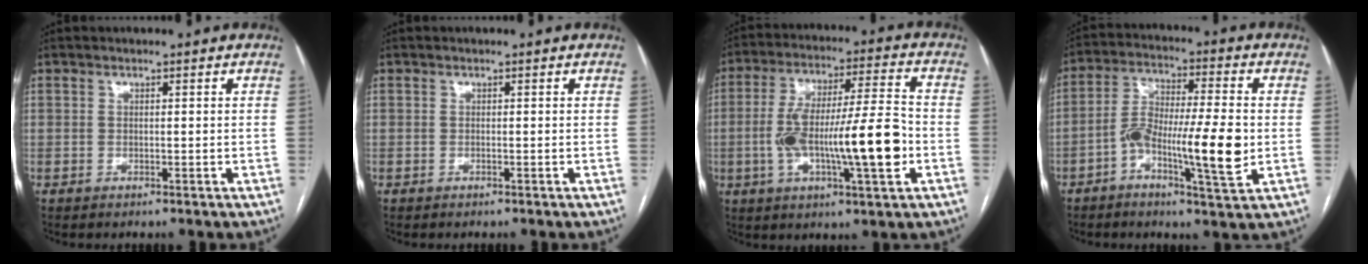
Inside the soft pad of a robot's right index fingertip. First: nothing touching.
{"total": 0.0}
{"total": 16.5, "force": [-3.3, 2.2, 16.0], "torque": [-0.287, 0.011, -0.053]}
{"total": 12.1, "force": [-3.0, 1.7, 11.6], "torque": [-0.212, 0.009, -0.053]}